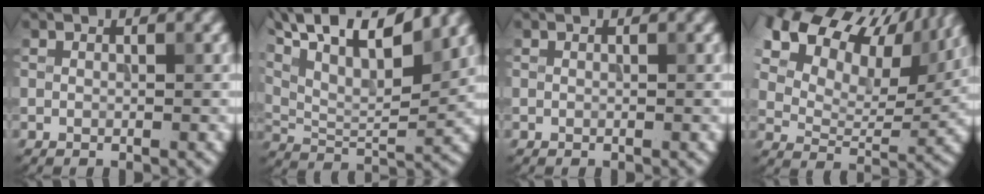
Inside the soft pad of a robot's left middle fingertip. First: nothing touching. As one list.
[{"total": 14.1, "force": [9.1, 4.8, 9.6], "torque": [-0.180, 0.027, 0.123]}, {"total": 0.0}, {"total": 15.2, "force": [9.0, 8.6, 8.8], "torque": [-0.168, 0.044, 0.146]}]